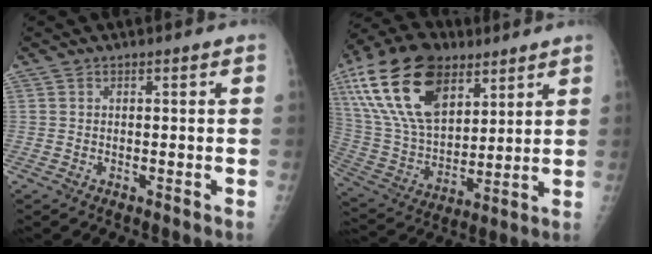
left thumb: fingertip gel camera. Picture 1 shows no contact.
{"total": 23.6, "force": [11.4, 13.5, 15.7], "torque": [-0.294, -0.022, 0.211]}